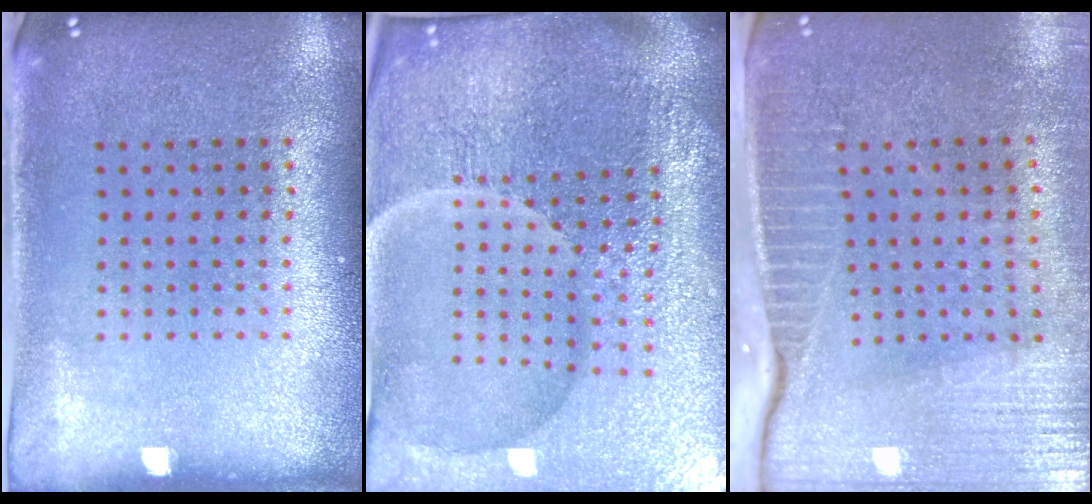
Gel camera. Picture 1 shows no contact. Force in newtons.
{"total": 7.2, "press": 6.3, "slide": 3.5}
{"total": 3.8, "press": 3.4, "slide": 1.7}